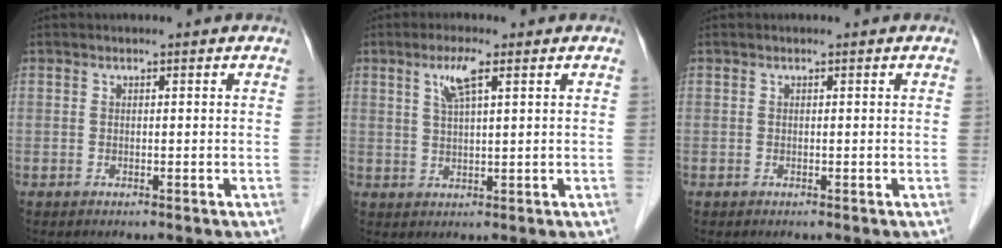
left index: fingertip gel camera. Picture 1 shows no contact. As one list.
[{"total": 4.1, "force": [2.1, 0.5, 3.6], "torque": [-0.074, 0.004, 0.041]}, {"total": 0.0}]